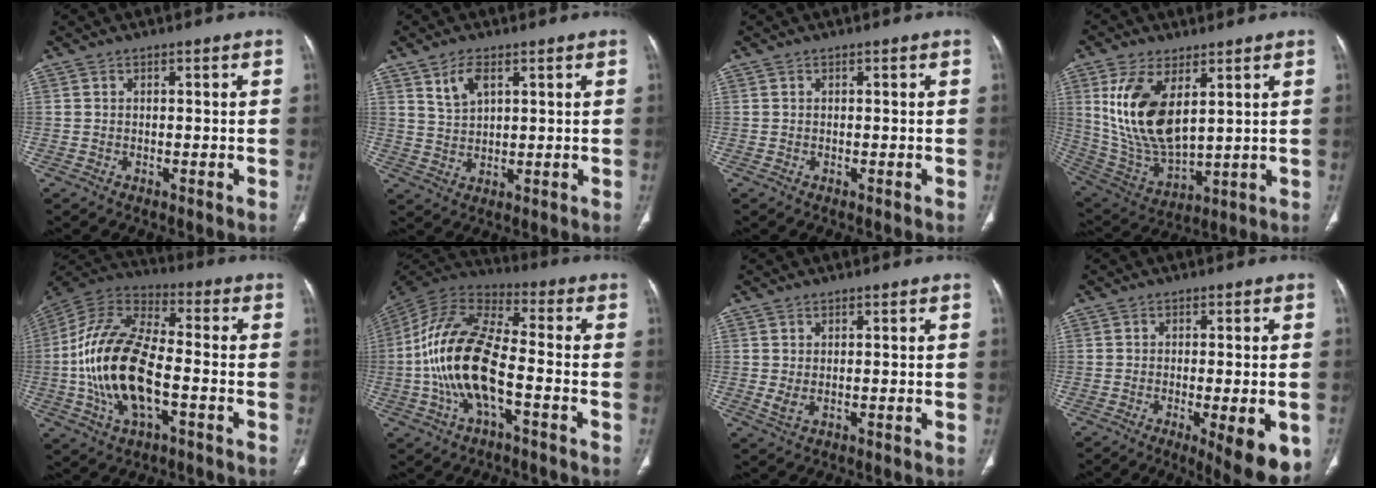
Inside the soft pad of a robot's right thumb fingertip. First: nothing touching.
{"total": 4.9, "force": [2.7, 2.5, 3.3], "torque": [-0.059, -0.013, 0.057]}
{"total": 0.0}
{"total": 16.1, "force": [5.2, 8.0, 12.9], "torque": [-0.246, -0.025, 0.121]}
{"total": 19.4, "force": [-3.7, 9.5, 16.6], "torque": [-0.328, 0.031, -0.070]}
{"total": 17.6, "force": [-3.9, 7.7, 15.3], "torque": [-0.312, 0.041, -0.076]}
{"total": 1.8, "force": [0.2, 0.7, 1.7], "torque": [-0.036, -0.003, 0.011]}
{"total": 11.8, "force": [-4.5, 3.4, 10.4], "torque": [-0.110, -0.010, -0.052]}